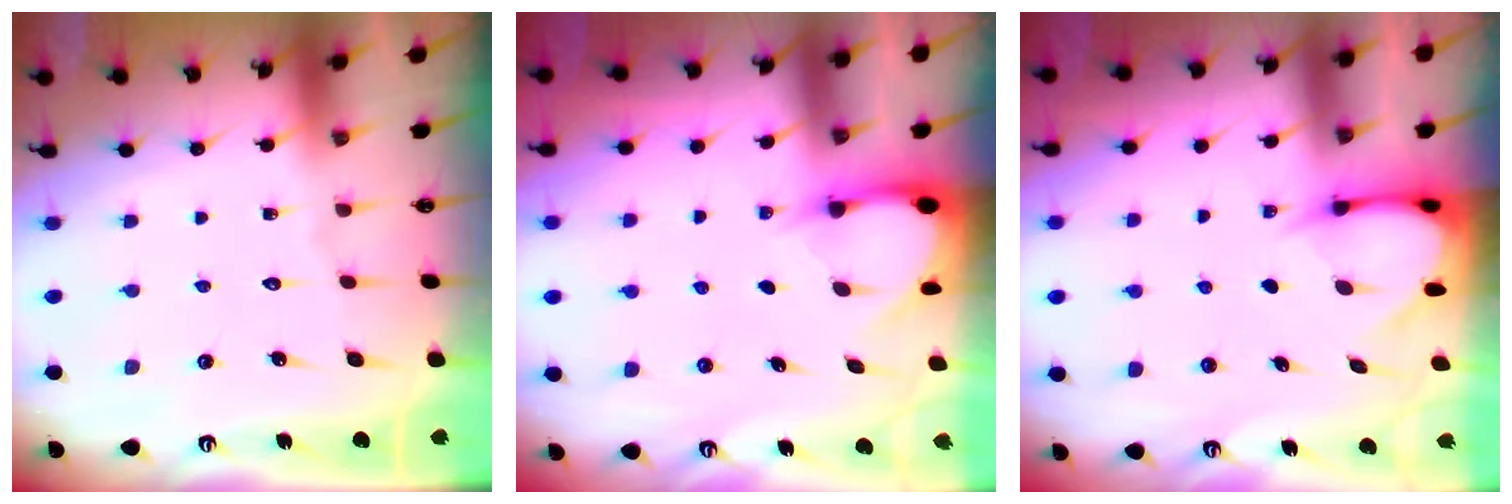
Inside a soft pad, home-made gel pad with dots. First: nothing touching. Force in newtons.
{"total": 2.9, "press": 2.9, "slide": 0.3}
{"total": 3.8, "press": 3.8, "slide": 0.4}